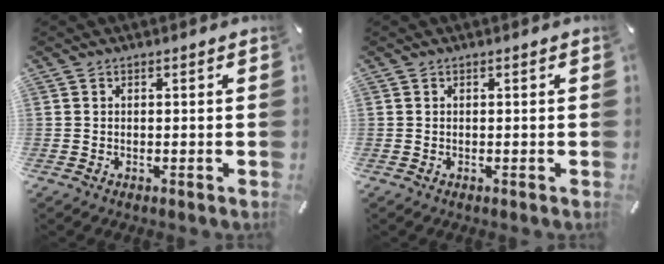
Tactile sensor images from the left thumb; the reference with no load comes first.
{"total": 0.0}